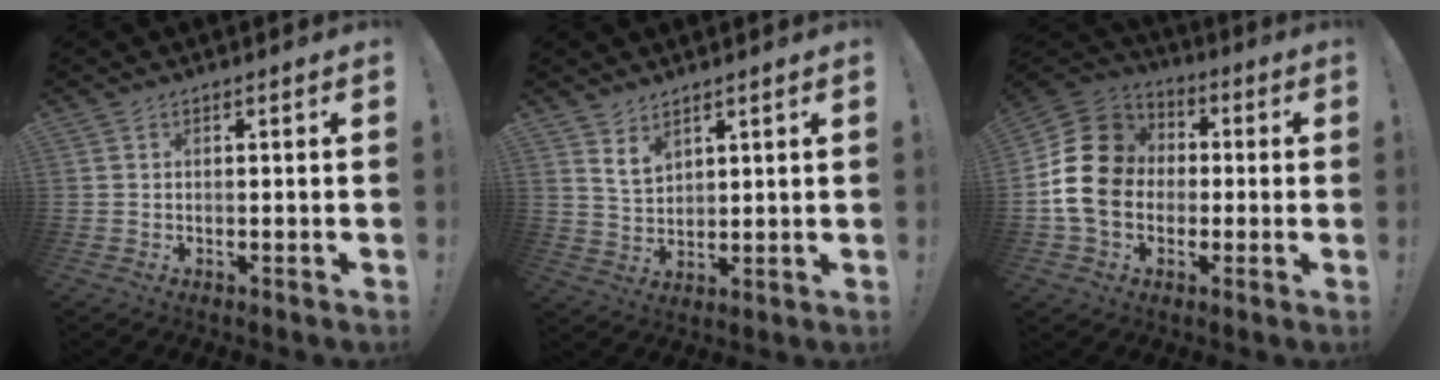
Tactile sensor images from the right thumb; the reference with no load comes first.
{"total": 6.0, "force": [4.7, 3.1, 2.1], "torque": [-0.028, -0.031, 0.085]}
{"total": 17.8, "force": [0.0, 14.8, 9.9], "torque": [-0.160, 0.018, 0.008]}